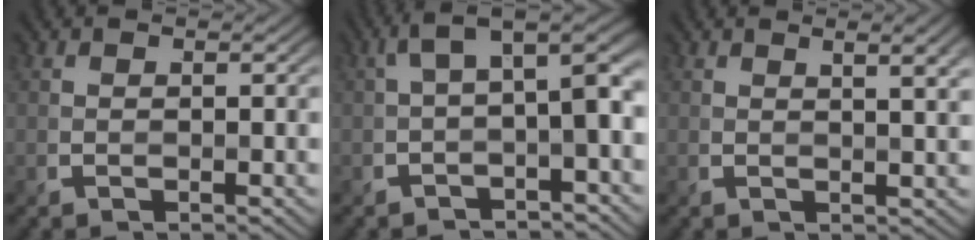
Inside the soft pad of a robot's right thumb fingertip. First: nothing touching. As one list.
[{"total": 5.0, "force": [0.0, 1.5, 4.8], "torque": [-0.073, 0.015, -0.004]}, {"total": 3.9, "force": [2.0, 1.0, 3.2], "torque": [-0.046, 0.004, 0.029]}]